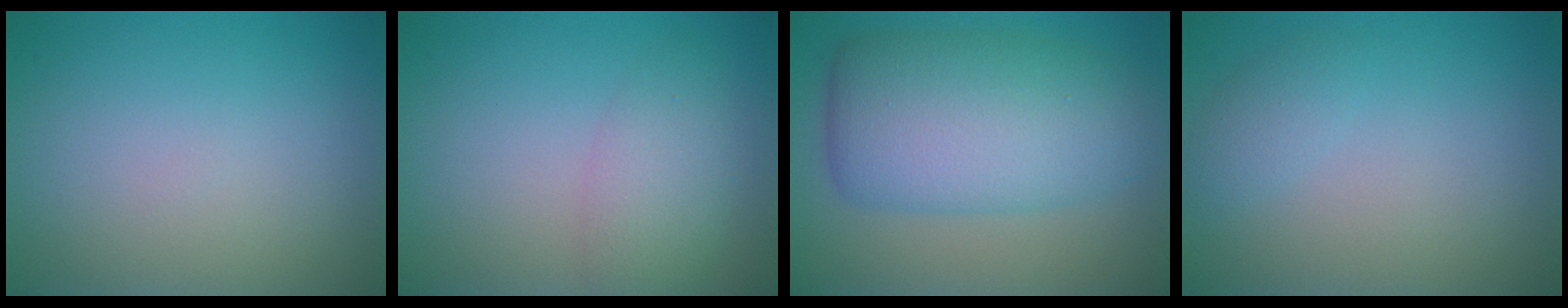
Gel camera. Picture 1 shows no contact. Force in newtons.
{"total": 3.0, "press": 3.0, "slide": 0.1}
{"total": 9.2, "press": 9.2, "slide": 0.3}
{"total": 1.3, "press": 1.3, "slide": 0.1}